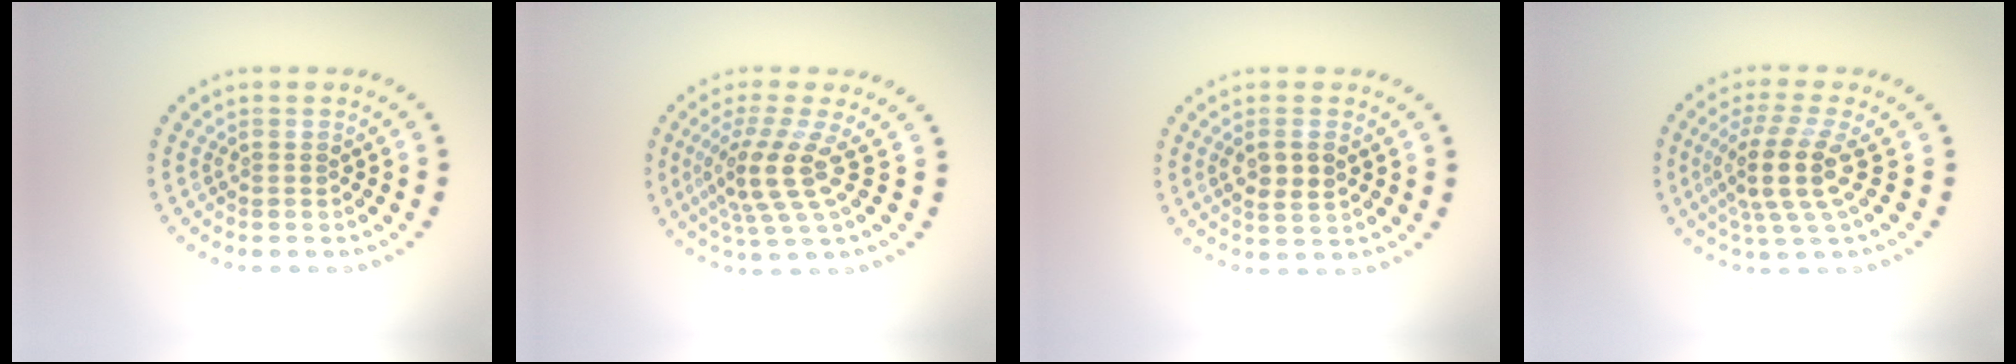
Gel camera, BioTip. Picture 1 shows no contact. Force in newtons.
{"total": 4.3, "press": 3.1, "slide": 3.0}
{"total": 2.6, "press": 2.5, "slide": 0.6}
{"total": 4.4, "press": 3.4, "slide": 2.9}